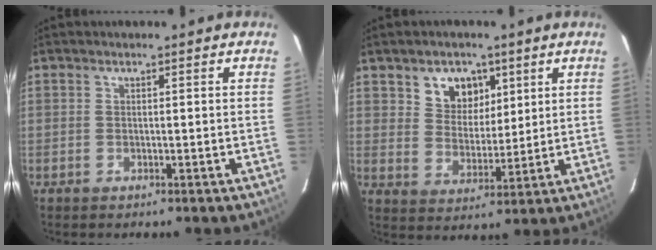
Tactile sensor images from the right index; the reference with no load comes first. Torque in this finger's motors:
{"motor_torque": [0.15, 0.14, 0.12, 0.05]}